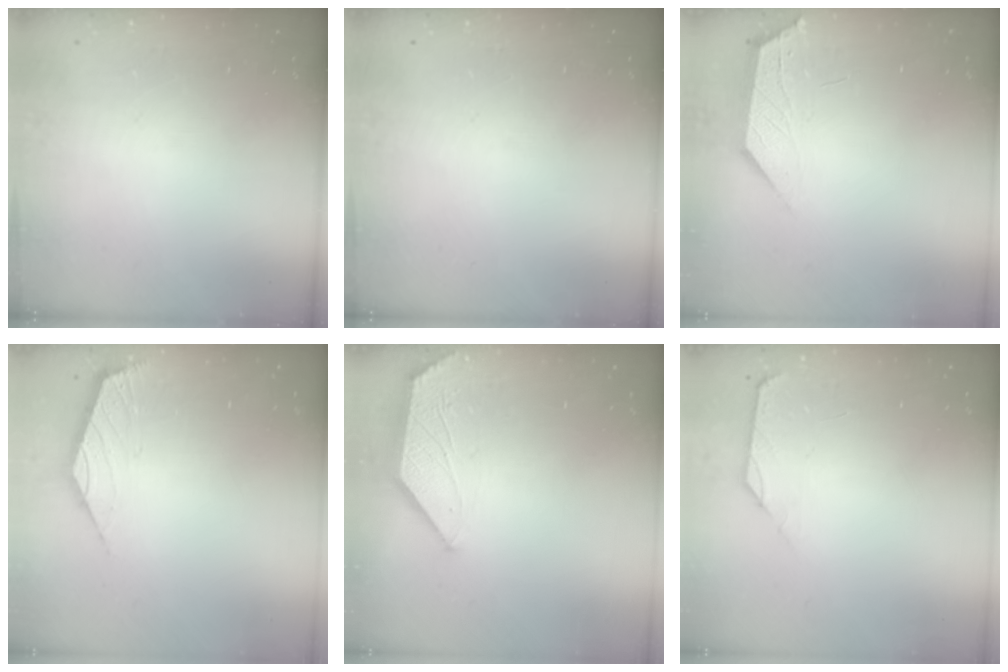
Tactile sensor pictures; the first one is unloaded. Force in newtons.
{"total": 0.0}
{"total": 2.0, "press": 2.0, "slide": 0.4}
{"total": 2.5, "press": 2.4, "slide": 0.7}
{"total": 1.6, "press": 1.6, "slide": 0.3}
{"total": 1.5, "press": 1.4, "slide": 0.6}